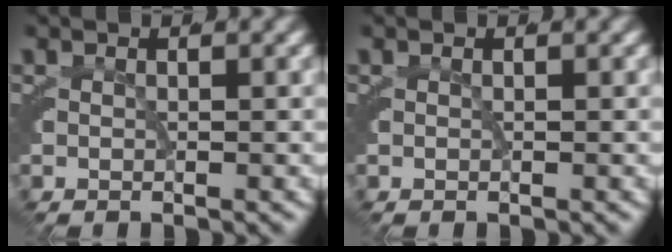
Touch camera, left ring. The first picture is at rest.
{"total": 0.0}